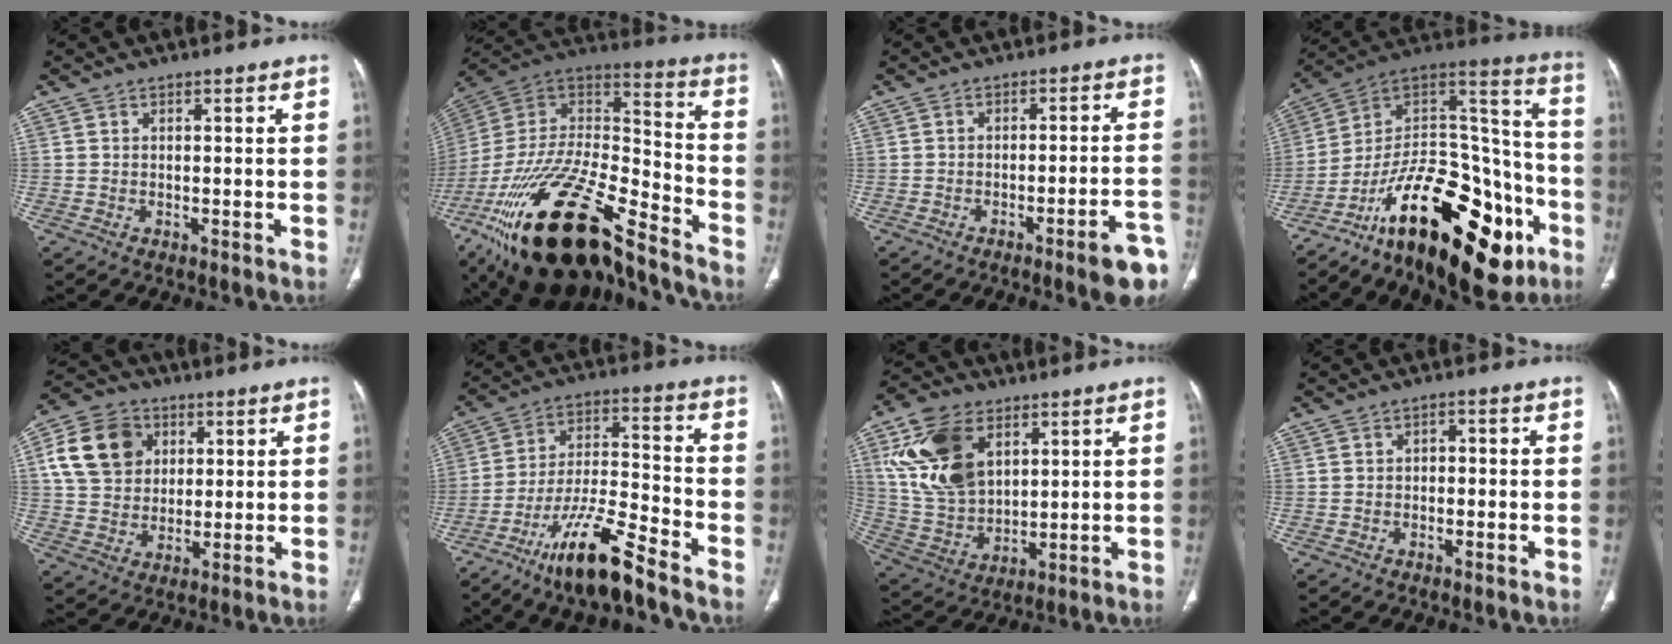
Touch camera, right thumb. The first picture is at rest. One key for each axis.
{"total": 33.3, "fx": -21.9, "fy": 12.4, "fz": 21.8, "tx": -0.416, "ty": 0.036, "tz": -0.377}
{"total": 8.9, "fx": -5.2, "fy": 0.9, "fz": 7.2, "tx": -0.084, "ty": 0.027, "tz": -0.065}
{"total": 31.2, "fx": -15.6, "fy": 13.8, "fz": 23.2, "tx": -0.316, "ty": 0.086, "tz": -0.247}
{"total": 13.3, "fx": 4.2, "fy": 10.6, "fz": 6.8, "tx": -0.111, "ty": 0.003, "tz": 0.075}
{"total": 14.6, "fx": -10.6, "fy": 2.6, "fz": 9.7, "tx": -0.182, "ty": 0.064, "tz": -0.191}
{"total": 17.4, "fx": 7.0, "fy": 11.1, "fz": 11.5, "tx": -0.203, "ty": -0.020, "tz": 0.147}
{"total": 1.7, "fx": -0.4, "fy": 1.4, "fz": 0.9, "tx": -0.003, "ty": 0.007, "tz": -0.013}